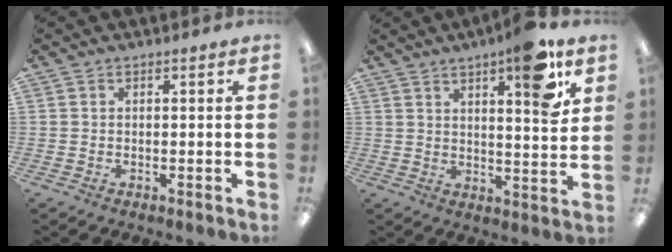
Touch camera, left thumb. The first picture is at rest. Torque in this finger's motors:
{"motor_torque": [1.90, 1.95, 1.31, -0.73, 0.10]}